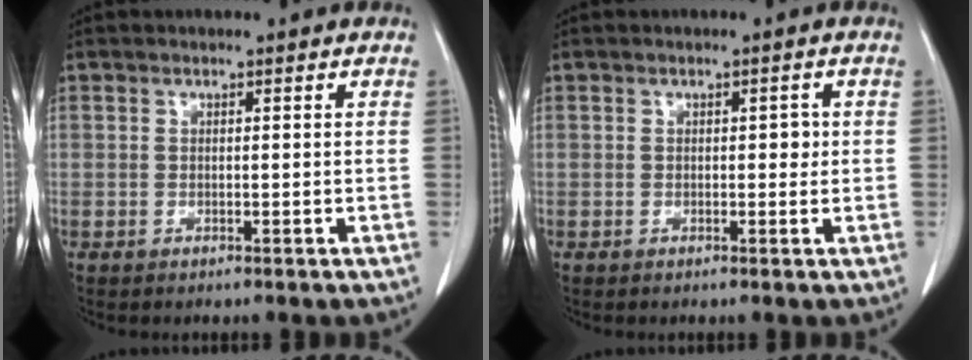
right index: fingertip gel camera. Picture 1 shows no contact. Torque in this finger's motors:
{"motor_torque": [0.25, -0.11, 0.06, 0.02]}